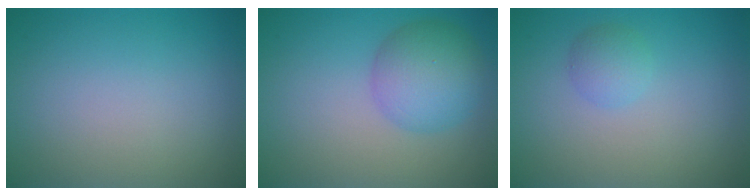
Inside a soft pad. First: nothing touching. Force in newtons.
{"total": 5.1, "press": 5.1, "slide": 0.2}
{"total": 1.7, "press": 1.7, "slide": 0.0}